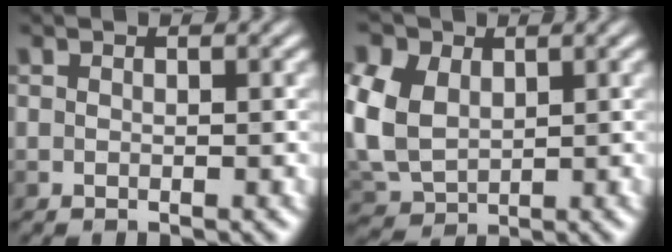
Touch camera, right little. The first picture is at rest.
{"total": 8.8, "force": [1.6, 6.4, 5.7], "torque": [-0.155, 0.016, 0.029]}